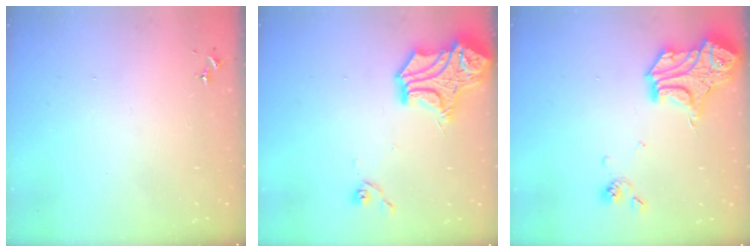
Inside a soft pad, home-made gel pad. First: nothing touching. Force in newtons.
{"total": 16.7, "press": 16.6, "slide": 2.0}
{"total": 19.9, "press": 19.8, "slide": 1.8}